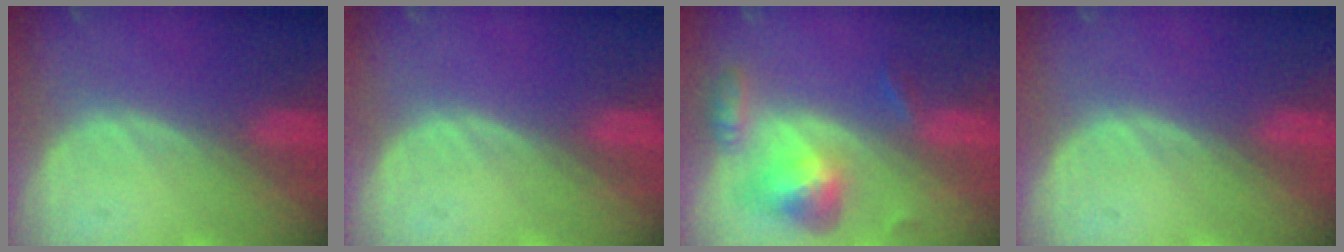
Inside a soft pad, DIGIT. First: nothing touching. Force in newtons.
{"total": 0.0}
{"total": 6.5, "press": 6.0, "slide": 2.5}
{"total": 0.0}